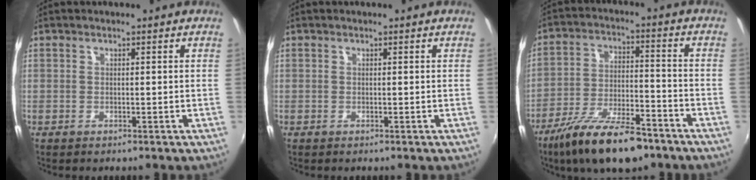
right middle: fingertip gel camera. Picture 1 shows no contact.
{"total": 0.0}
{"total": 16.4, "force": [-11.9, 4.9, 10.1], "torque": [-0.202, -0.029, -0.201]}